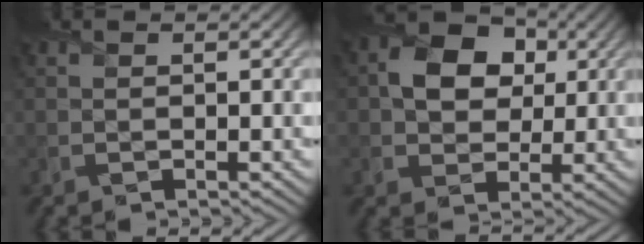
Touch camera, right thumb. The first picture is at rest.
{"total": 7.7, "force": [1.7, 6.0, 4.6], "torque": [-0.092, 0.012, 0.016]}